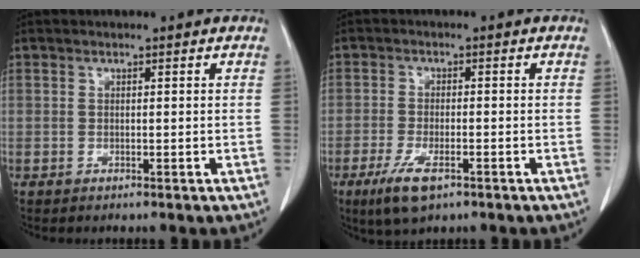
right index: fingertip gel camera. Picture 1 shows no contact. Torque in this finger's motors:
{"motor_torque": [0.55, -0.55, 0.23, 0.04]}